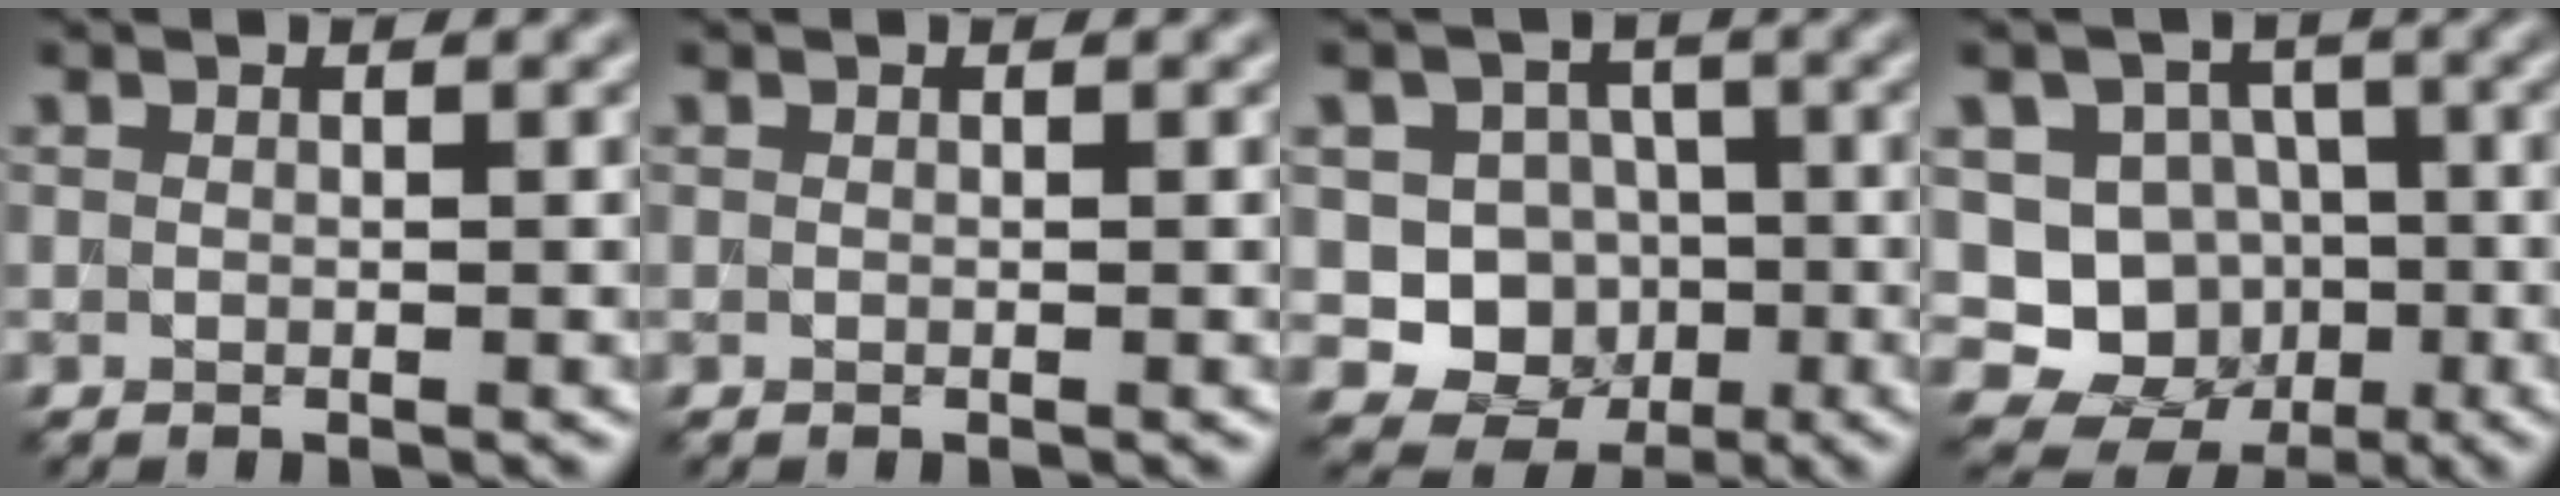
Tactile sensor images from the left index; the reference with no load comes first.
{"total": 0.0}
{"total": 7.4, "force": [-1.3, 6.8, 2.5], "torque": [-0.023, 0.003, -0.041]}
{"total": 9.0, "force": [-1.6, 8.4, 2.8], "torque": [-0.039, 0.012, -0.041]}